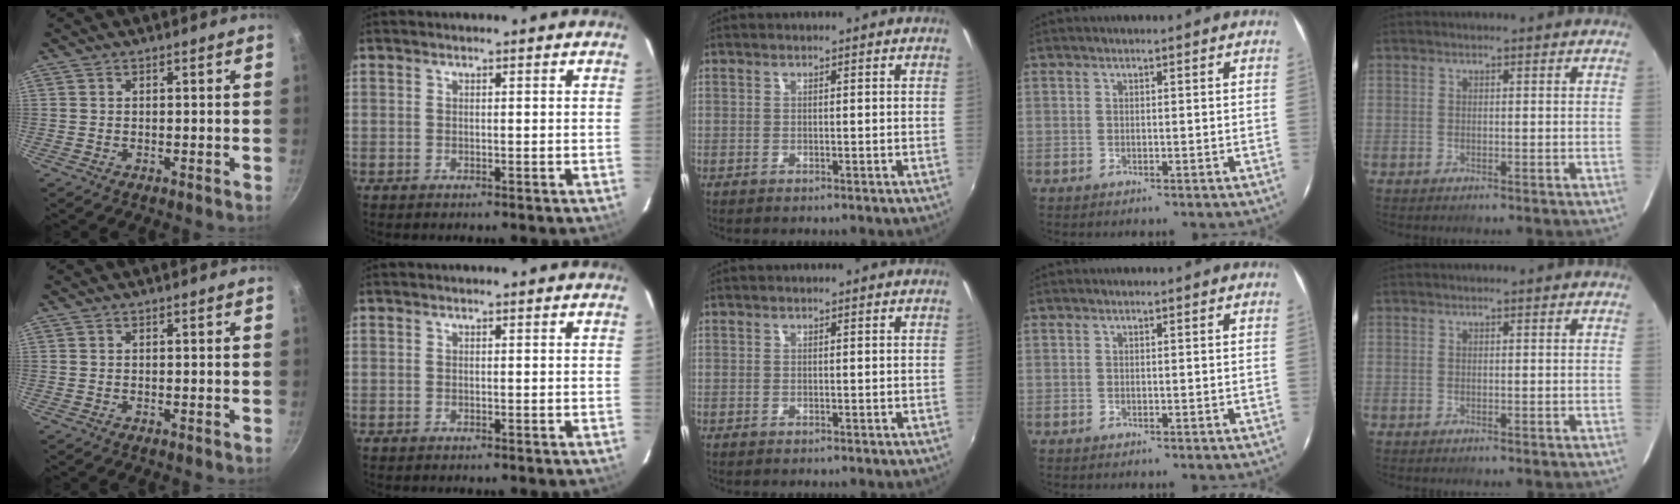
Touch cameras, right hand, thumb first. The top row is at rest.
{}